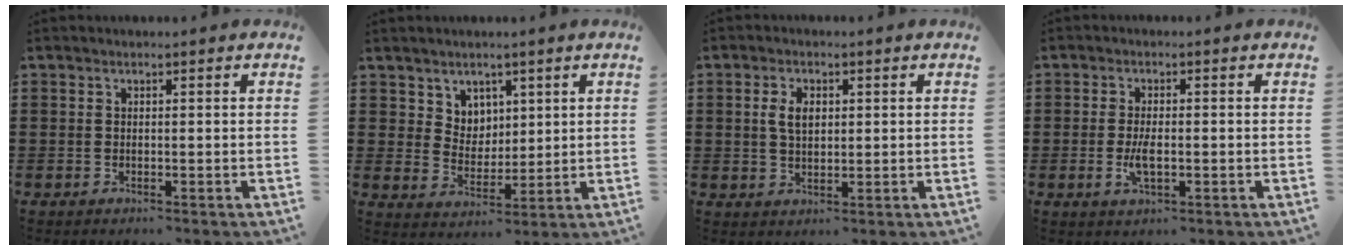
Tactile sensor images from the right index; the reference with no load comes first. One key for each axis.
{"total": 4.9, "fx": 3.3, "fy": 3.7, "fz": 0.2, "tx": -0.026, "ty": 0.003, "tz": 0.061}
{"total": 3.8, "fx": 0.7, "fy": 2.2, "fz": 3.0, "tx": -0.064, "ty": 0.011, "tz": 0.011}
{"total": 3.6, "fx": -0.7, "fy": 1.2, "fz": 3.3, "tx": -0.067, "ty": -0.005, "tz": -0.012}